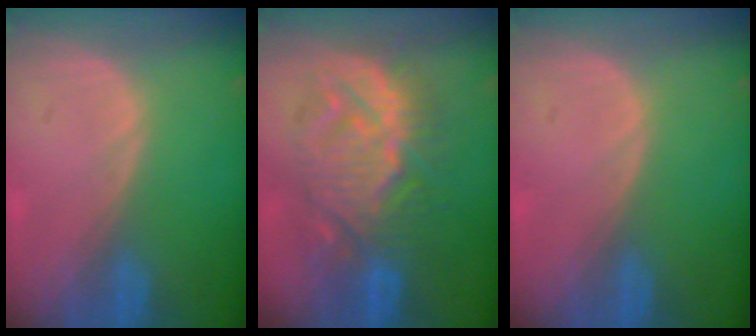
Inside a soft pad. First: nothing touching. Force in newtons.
{"total": 10.6, "press": 10.6, "slide": 0.7}
{"total": 0.0}